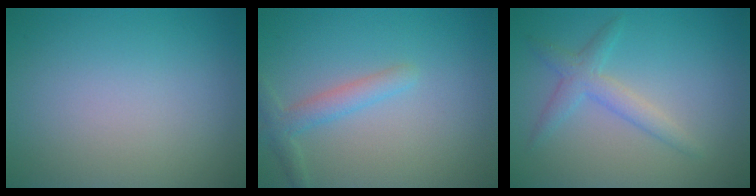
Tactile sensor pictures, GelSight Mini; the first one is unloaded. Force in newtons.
{"total": 2.2, "press": 2.2, "slide": 0.1}
{"total": 2.4, "press": 2.4, "slide": 0.0}